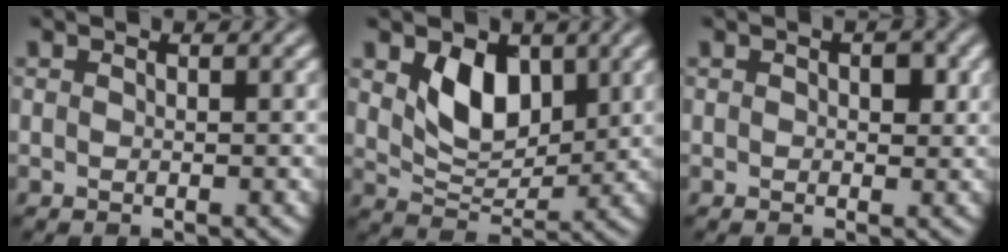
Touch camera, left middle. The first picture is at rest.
{"total": 4.8, "force": [1.6, 3.1, 3.3], "torque": [-0.073, -0.011, 0.028]}
{"total": 1.6, "force": [0.4, 0.8, 1.3], "torque": [-0.021, -0.001, 0.008]}